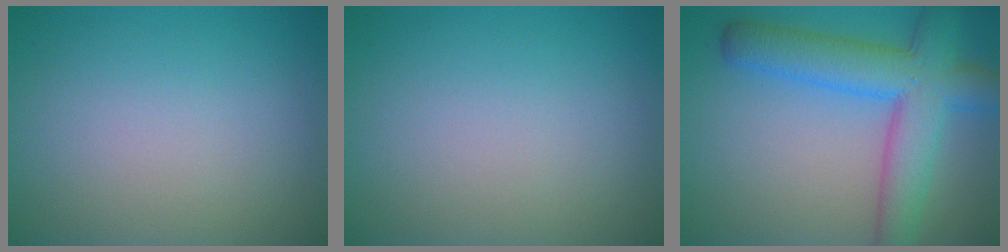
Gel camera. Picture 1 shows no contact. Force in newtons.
{"total": 0.0}
{"total": 8.0, "press": 8.0, "slide": 0.4}